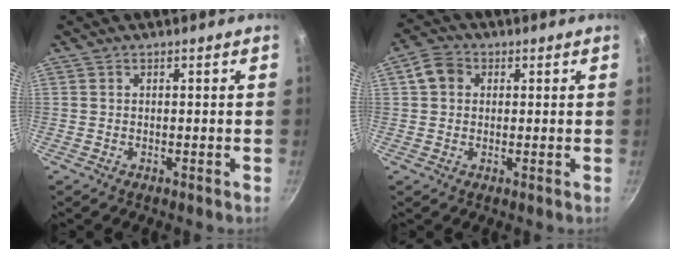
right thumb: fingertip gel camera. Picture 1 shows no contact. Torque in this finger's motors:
{"motor_torque": [-0.13, 0.15, 0.29, 0.40, 0.06]}